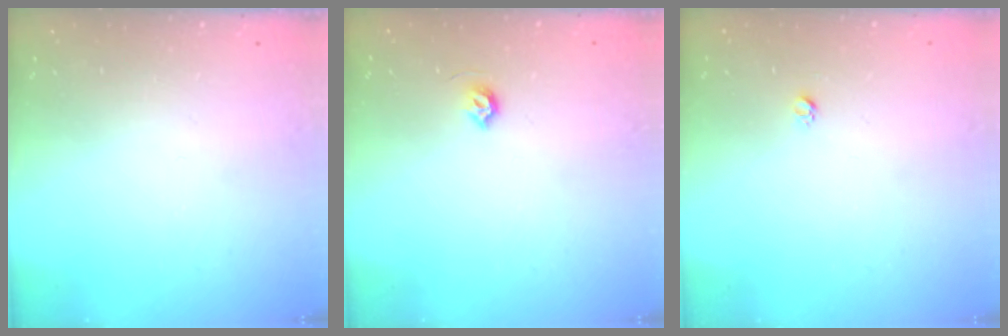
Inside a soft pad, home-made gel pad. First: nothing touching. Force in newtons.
{"total": 4.5, "press": 4.5, "slide": 0.7}
{"total": 2.7, "press": 2.7, "slide": 0.3}